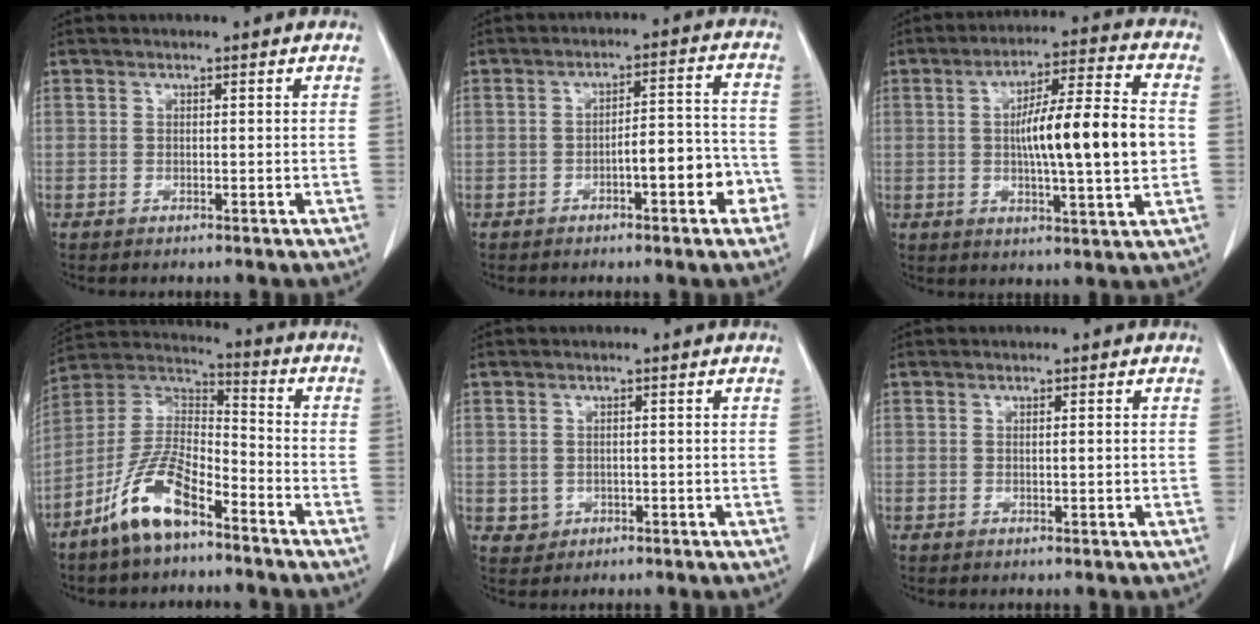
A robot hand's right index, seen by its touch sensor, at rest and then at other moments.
{"total": 7.5, "force": [-3.2, 1.9, 6.4], "torque": [-0.083, 0.031, -0.041]}
{"total": 14.6, "force": [-0.1, 1.3, 14.5], "torque": [-0.234, 0.011, -0.005]}
{"total": 11.9, "force": [-7.7, 3.7, 8.3], "torque": [-0.177, 0.005, -0.147]}
{"total": 2.2, "force": [-0.3, 2.2, 0.2], "torque": [0.001, 0.005, 0.006]}
{"total": 0.8, "force": [0.0, 0.0, 0.8], "torque": [-0.018, 0.000, 0.003]}